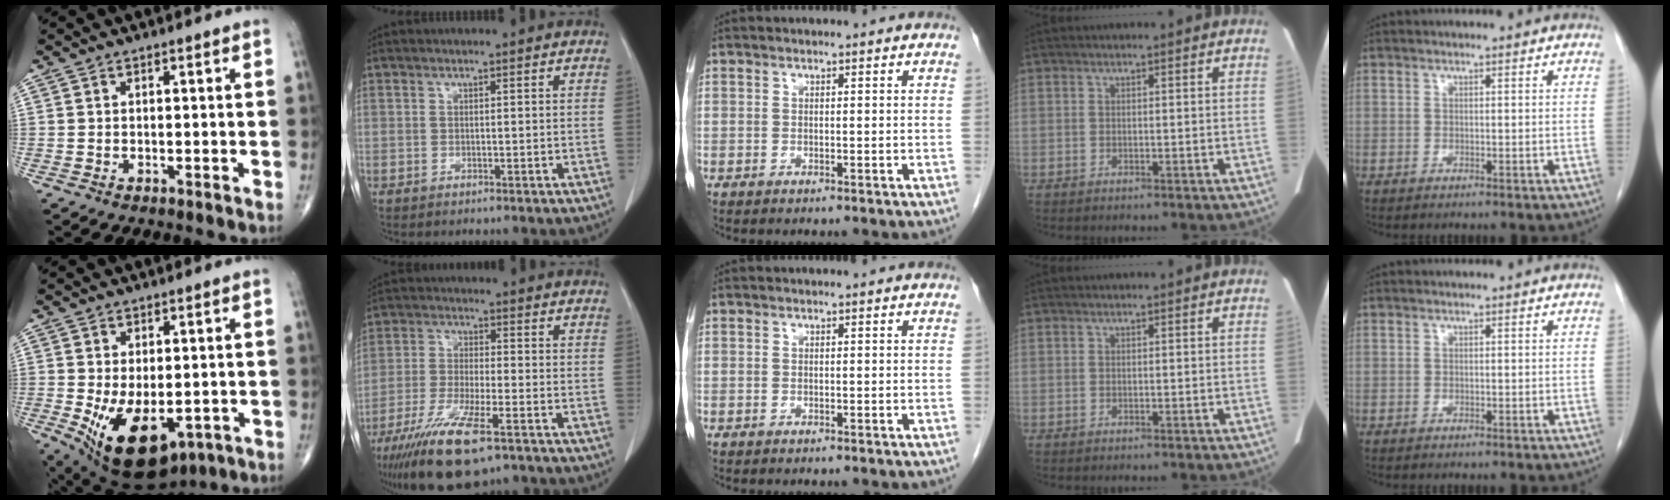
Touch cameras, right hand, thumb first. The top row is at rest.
{"thumb": {"total": 14.5, "force": [-4.5, 8.2, 11.2], "torque": [-0.182, -0.012, -0.046]}, "index": {"total": 13.3, "force": [-8.6, 2.5, 9.8], "torque": [-0.189, -0.032, -0.150]}}